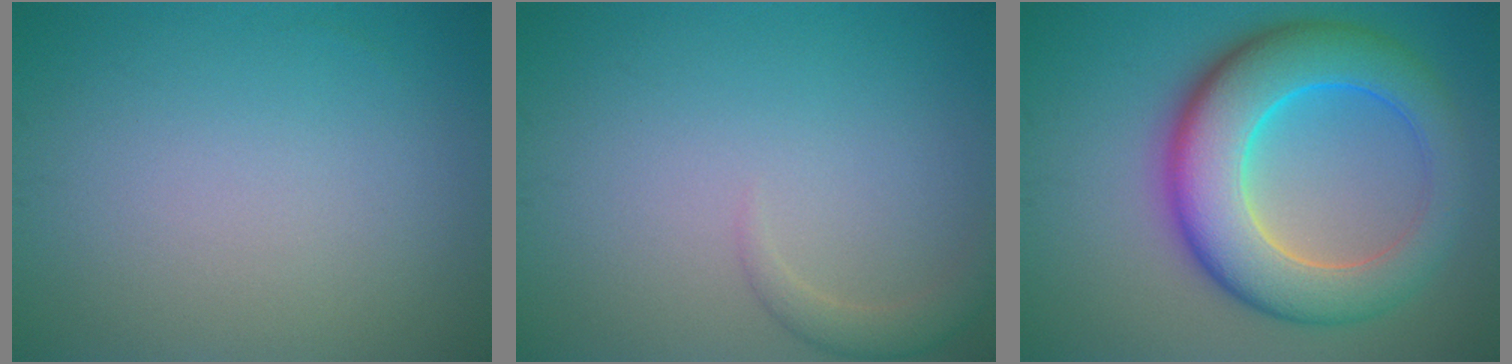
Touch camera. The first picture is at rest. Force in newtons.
{"total": 1.6, "press": 1.6, "slide": 0.0}
{"total": 10.3, "press": 10.3, "slide": 0.1}